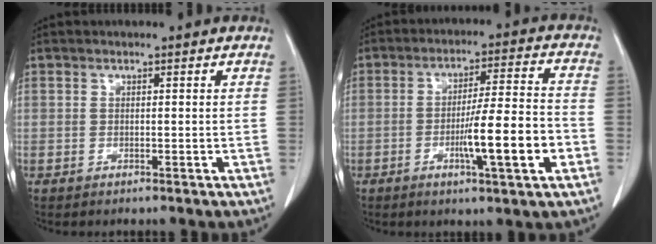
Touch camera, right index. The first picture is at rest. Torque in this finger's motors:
{"motor_torque": [1.58, -0.56, 0.82, 0.15]}